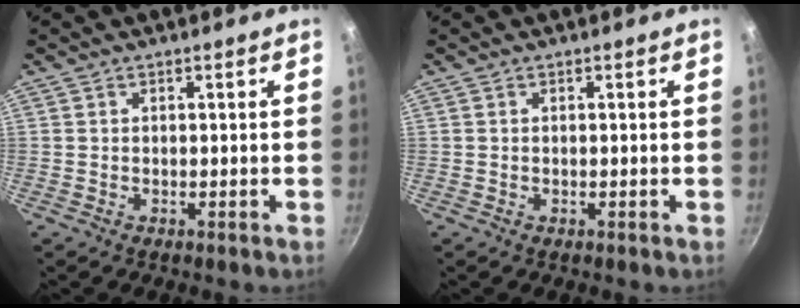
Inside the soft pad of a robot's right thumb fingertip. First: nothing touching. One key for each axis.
{"total": 0.0}